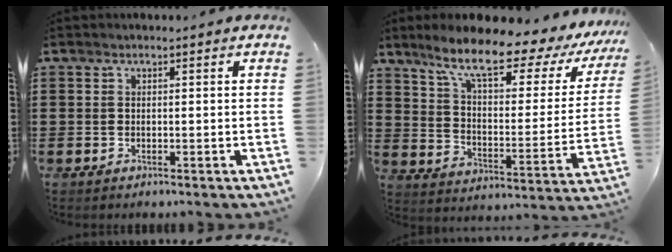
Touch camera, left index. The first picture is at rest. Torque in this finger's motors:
{"motor_torque": [2.13, 0.00, 1.05, 0.21]}